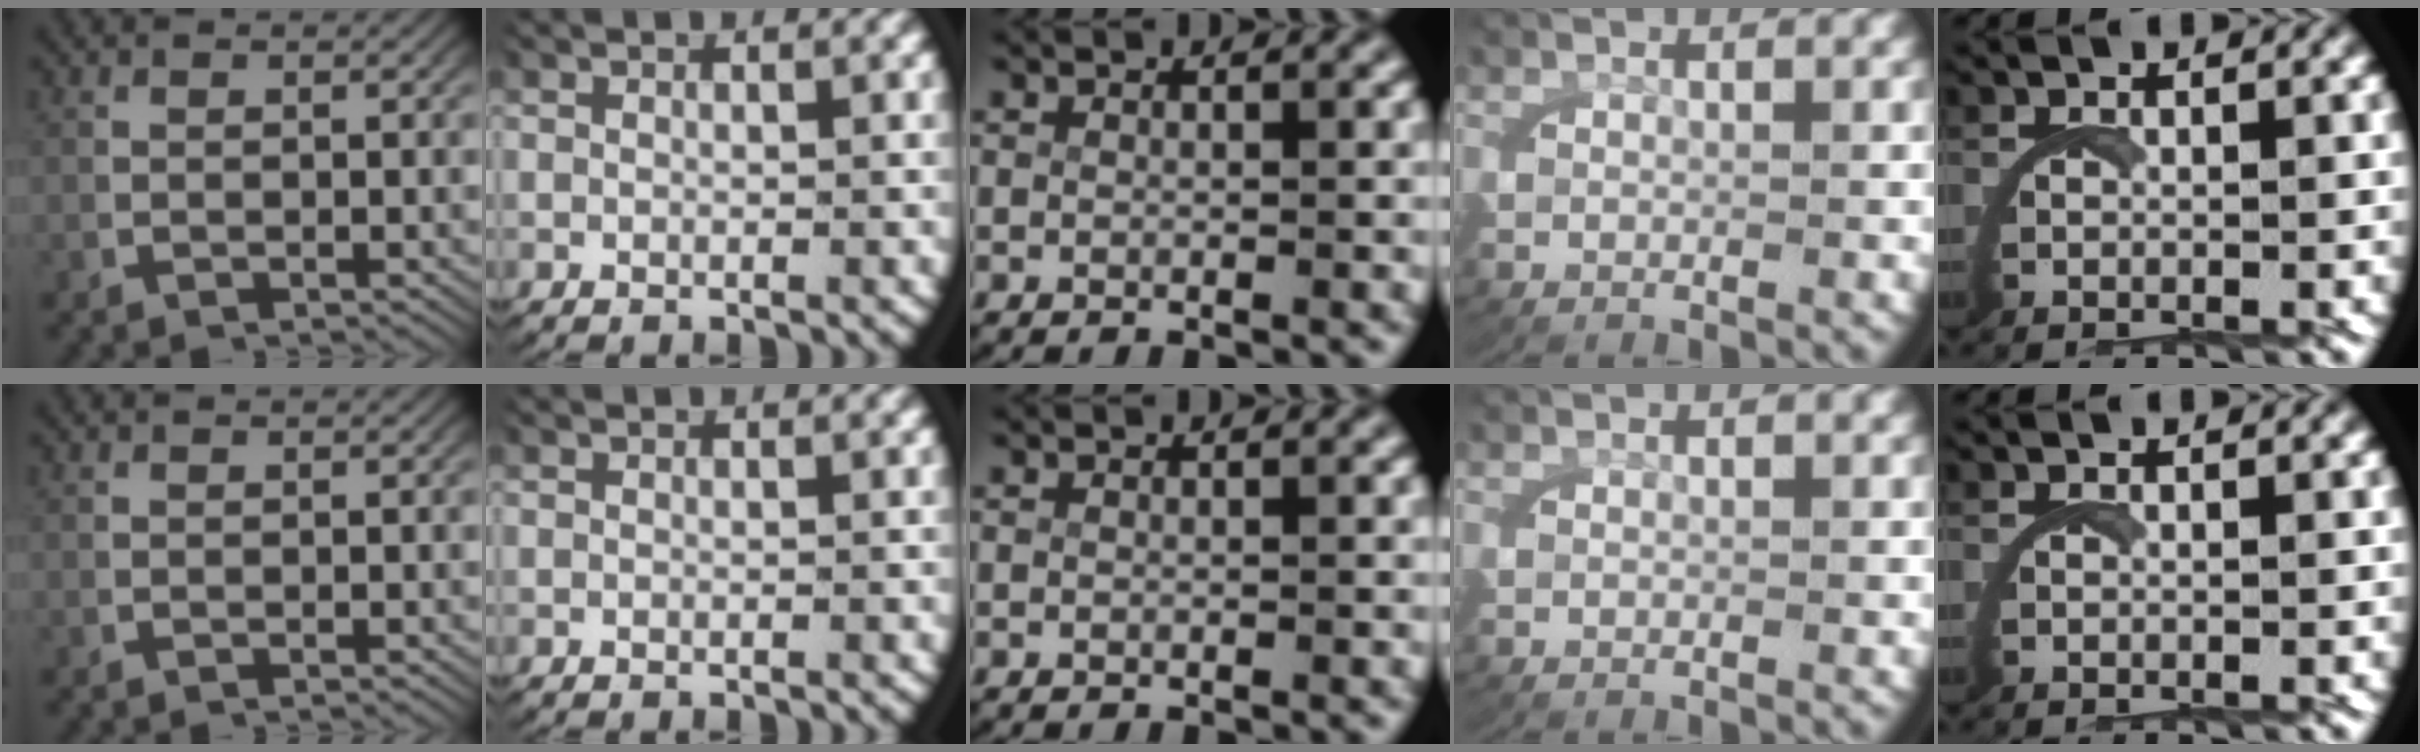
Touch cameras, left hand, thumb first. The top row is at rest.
{}